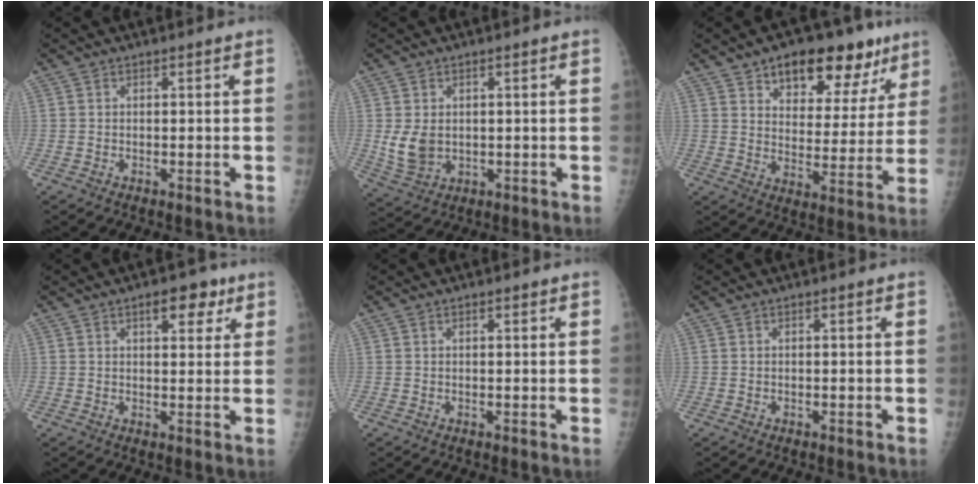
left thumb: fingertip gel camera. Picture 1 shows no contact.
{"total": 5.8, "force": [0.3, 4.3, 3.8], "torque": [-0.061, -0.011, 0.020]}
{"total": 17.1, "force": [10.4, 9.0, 10.2], "torque": [-0.077, -0.041, 0.148]}
{"total": 5.7, "force": [3.1, 2.9, 3.9], "torque": [-0.028, -0.010, 0.037]}
{"total": 0.6, "force": [0.4, 0.3, 0.4], "torque": [-0.006, -0.001, 0.005]}
{"total": 0.0}